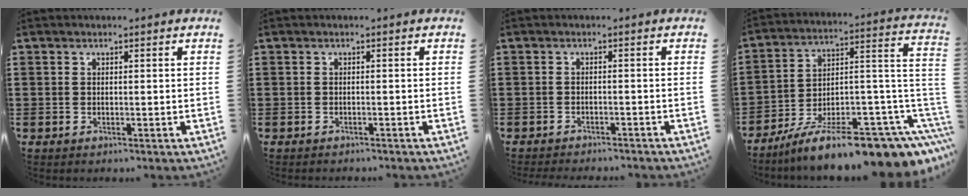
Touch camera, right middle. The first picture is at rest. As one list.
[{"total": 0.5, "force": [-0.5, 0.0, 0.0], "torque": [-0.002, -0.001, -0.011]}, {"total": 1.6, "force": [-1.6, 0.0, 0.0], "torque": [-0.005, -0.001, -0.033]}, {"total": 11.0, "force": [-7.5, 2.1, 7.7], "torque": [-0.119, 0.008, -0.124]}]